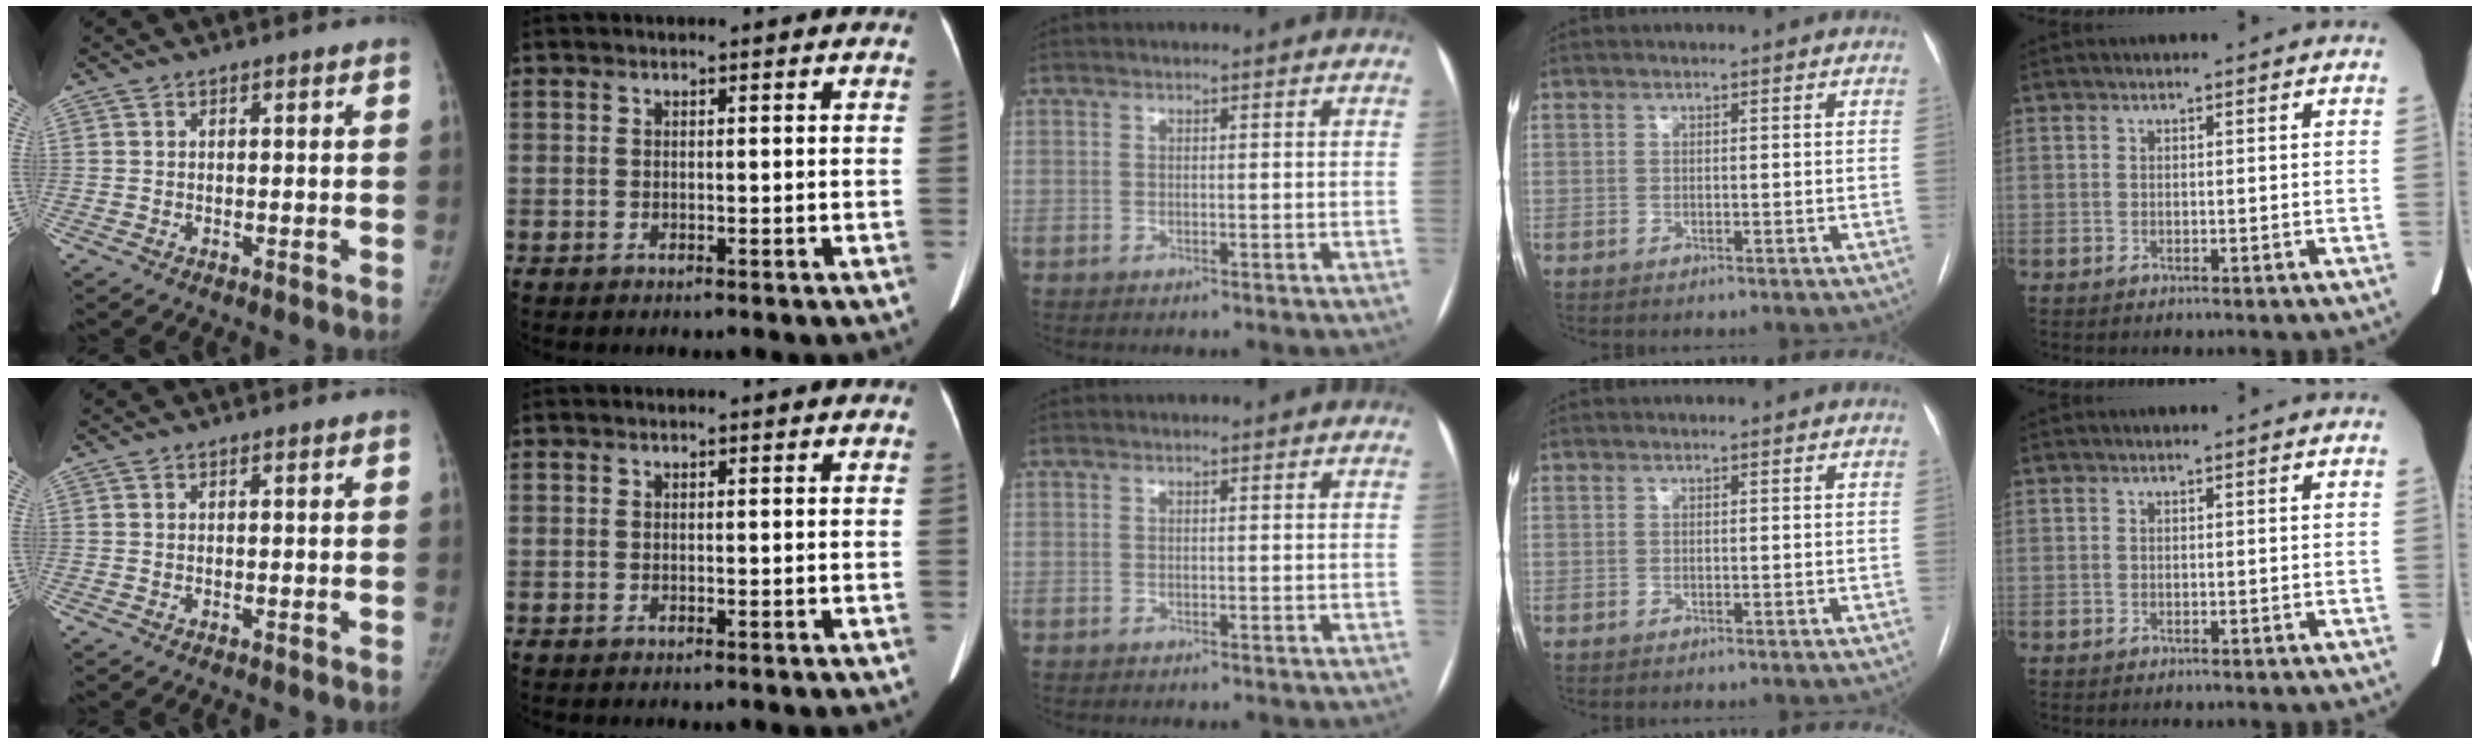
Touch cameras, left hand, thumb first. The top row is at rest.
{}